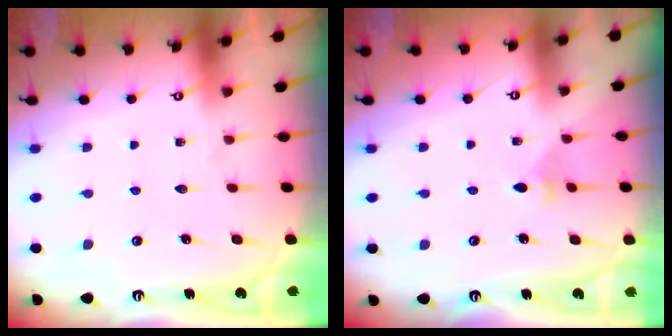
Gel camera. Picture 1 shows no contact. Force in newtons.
{"total": 2.8, "press": 2.7, "slide": 0.7}